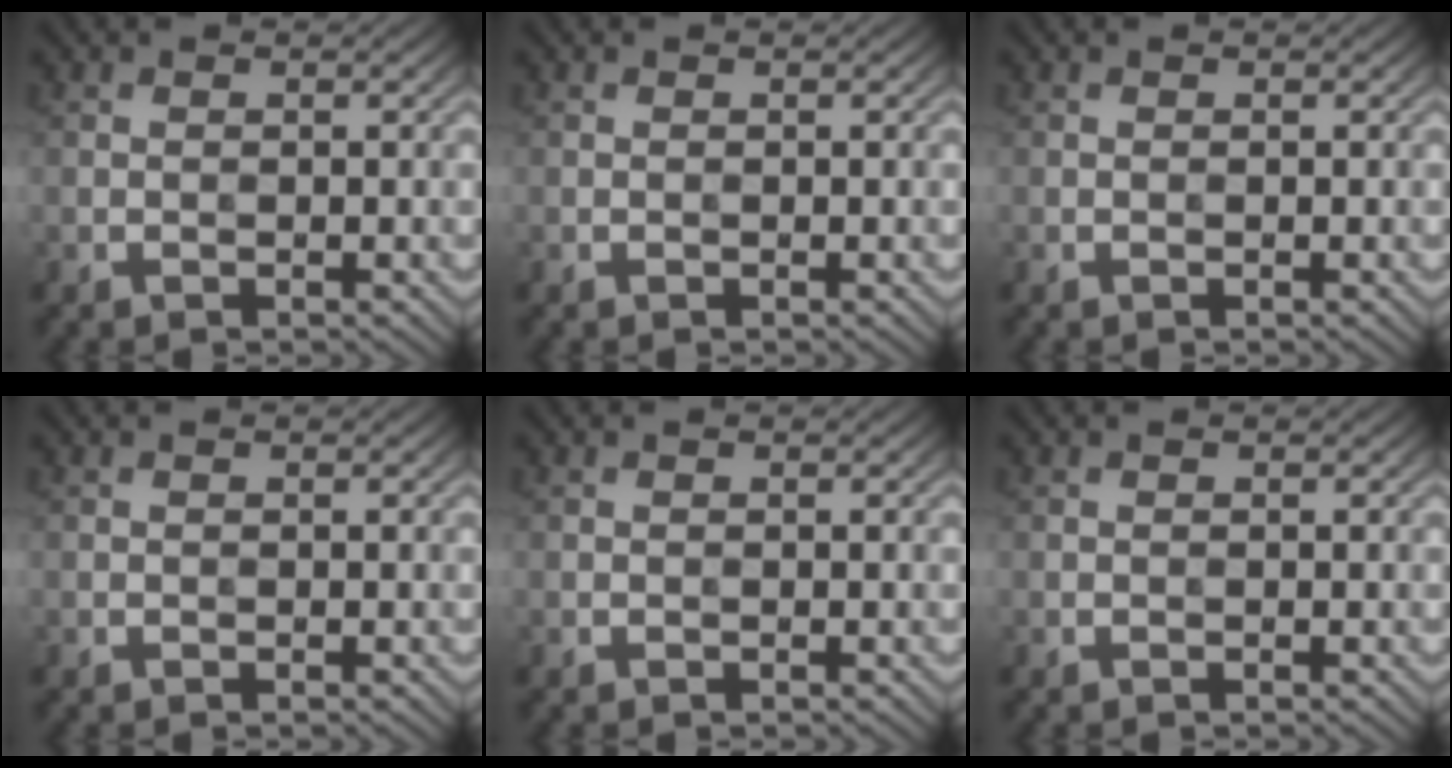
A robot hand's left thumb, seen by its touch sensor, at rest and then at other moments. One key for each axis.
{"total": 0.0}
{"total": 0.0}
{"total": 0.0}
{"total": 0.0}
{"total": 0.0}